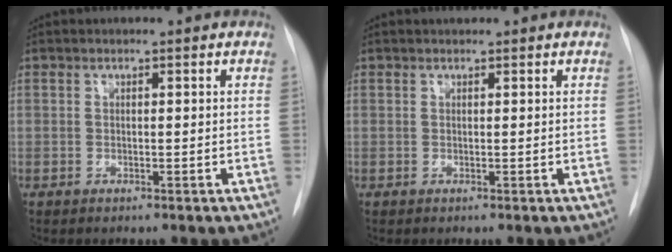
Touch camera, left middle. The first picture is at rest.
{"total": 0.9, "force": [0.8, 0.3, 0.2], "torque": [-0.011, 0.011, 0.014]}